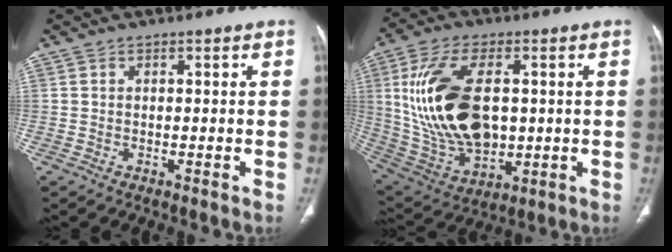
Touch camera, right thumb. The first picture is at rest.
{"total": 21.3, "force": [2.2, 12.2, 17.3], "torque": [-0.333, -0.010, 0.057]}